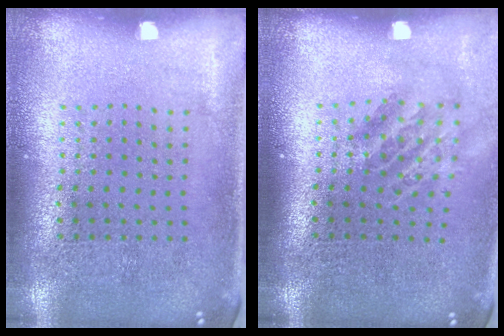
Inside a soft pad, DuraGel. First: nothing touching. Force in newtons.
{"total": 1.6, "press": 1.2, "slide": 1.1}